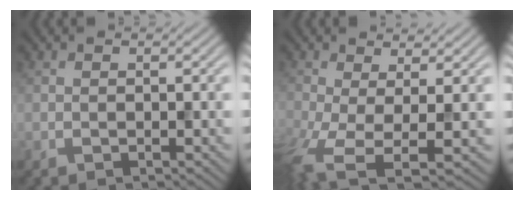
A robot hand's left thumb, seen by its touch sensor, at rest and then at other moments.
{"total": 6.0, "force": [-1.7, 2.2, 5.4], "torque": [-0.123, -0.026, -0.028]}